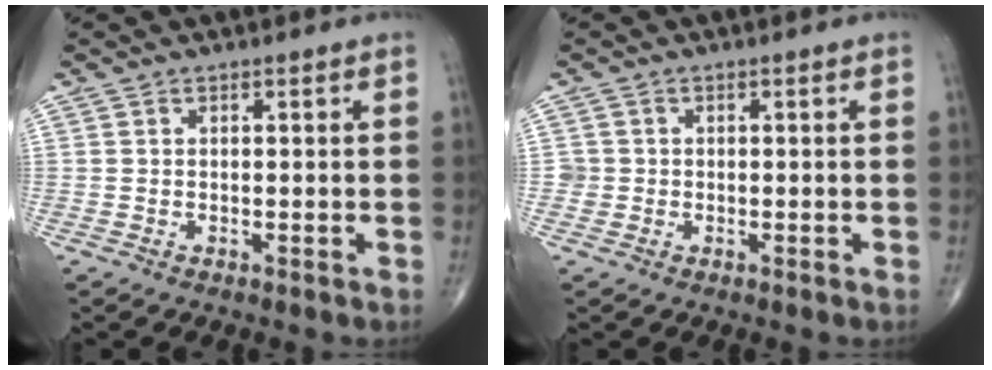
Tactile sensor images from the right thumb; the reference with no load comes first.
{"total": 1.6, "force": [-0.2, 1.6, 0.0], "torque": [0.011, 0.007, -0.005]}